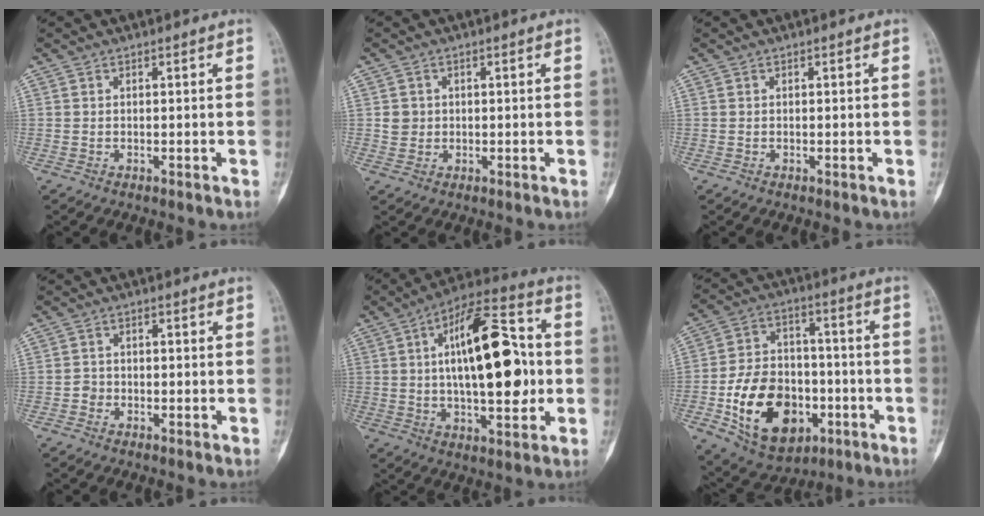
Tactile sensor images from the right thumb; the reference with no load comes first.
{"total": 2.4, "force": [0.3, 2.3, 0.6], "torque": [0.002, 0.003, 0.007]}
{"total": 0.0}
{"total": 2.0, "force": [-0.7, 1.8, 0.7], "torque": [0.003, 0.008, -0.018]}
{"total": 22.2, "force": [1.6, 9.5, 20.0], "torque": [-0.296, 0.018, 0.019]}
{"total": 20.2, "force": [-6.1, 13.9, 13.3], "torque": [-0.185, 0.033, -0.086]}